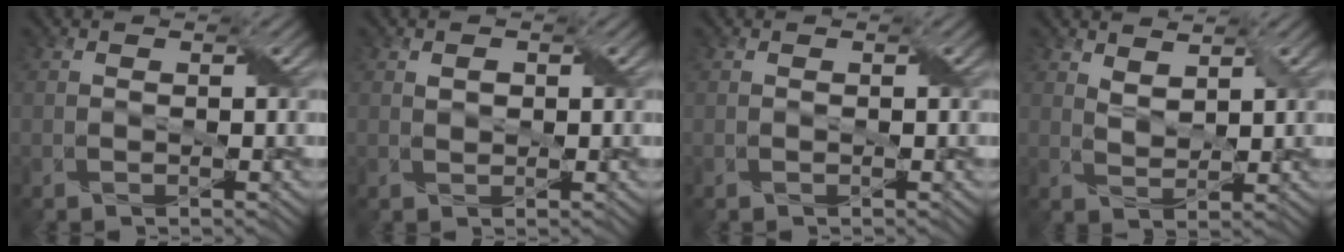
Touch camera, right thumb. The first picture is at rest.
{"total": 1.1, "force": [0.3, 0.8, 0.7], "torque": [-0.016, 0.000, 0.009]}
{"total": 0.0}
{"total": 2.5, "force": [1.9, 1.0, 1.2], "torque": [-0.032, -0.004, 0.042]}